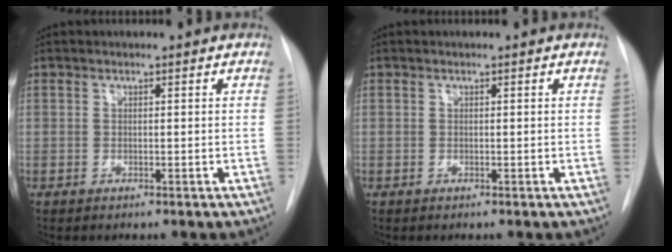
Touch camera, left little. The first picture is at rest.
{"total": 0.0}